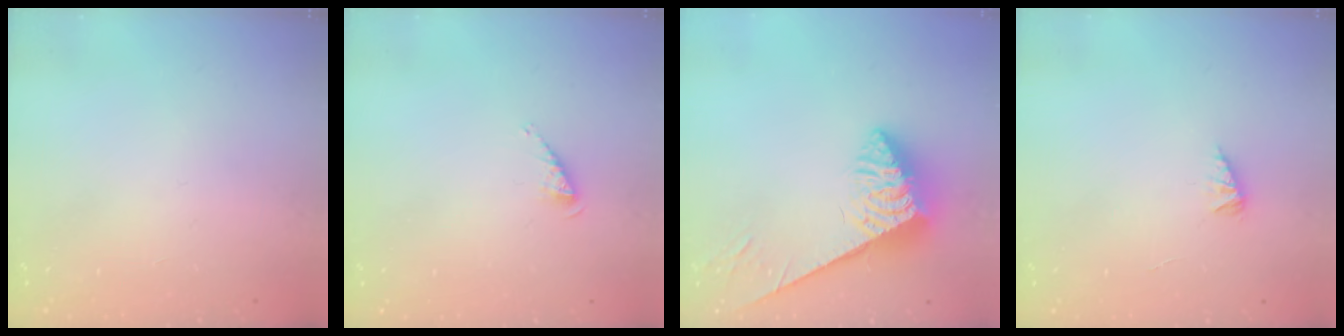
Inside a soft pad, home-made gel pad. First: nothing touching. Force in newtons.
{"total": 2.6, "press": 2.6, "slide": 0.4}
{"total": 5.6, "press": 5.5, "slide": 1.0}
{"total": 2.2, "press": 2.2, "slide": 0.5}